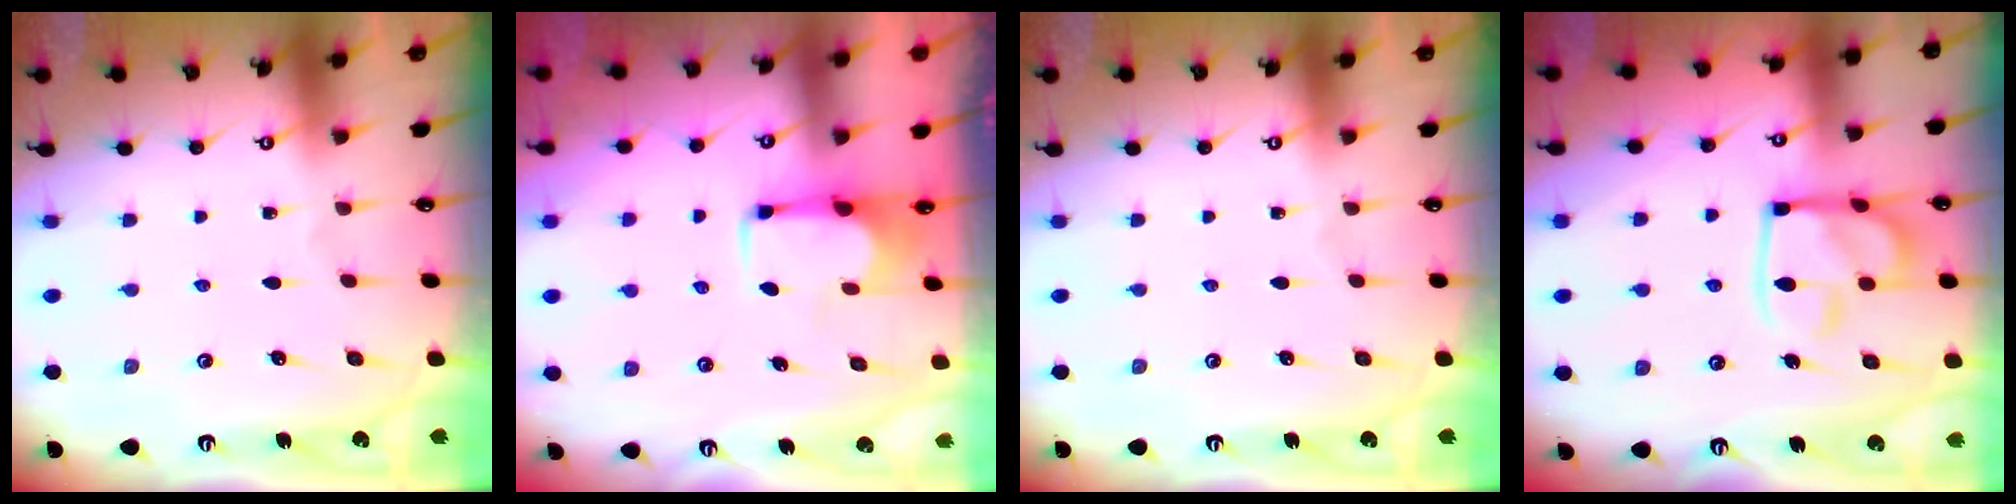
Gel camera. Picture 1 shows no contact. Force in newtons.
{"total": 1.8, "press": 1.6, "slide": 0.7}
{"total": 0.0}
{"total": 12.7, "press": 12.7, "slide": 1.3}